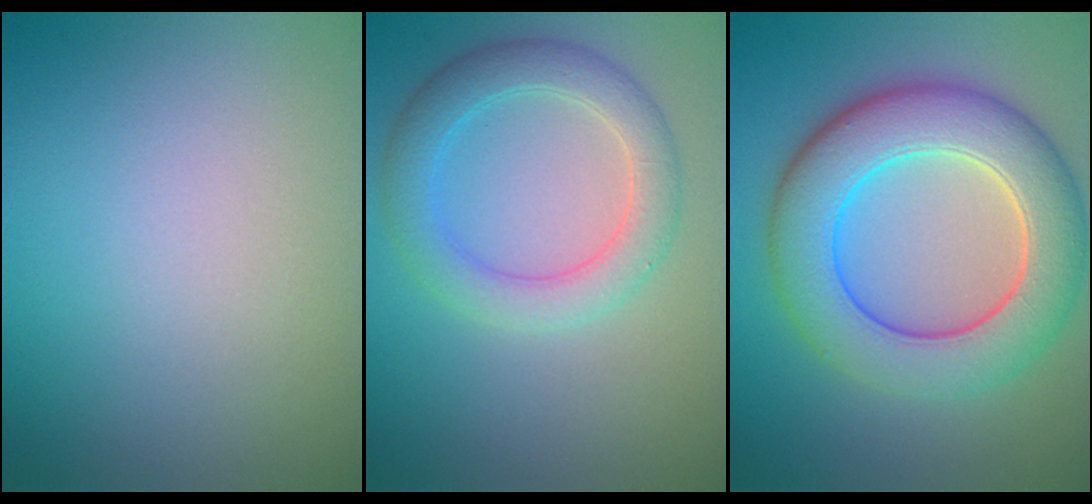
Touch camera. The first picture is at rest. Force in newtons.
{"total": 4.0, "press": 4.0, "slide": 0.0}
{"total": 8.8, "press": 8.8, "slide": 0.2}